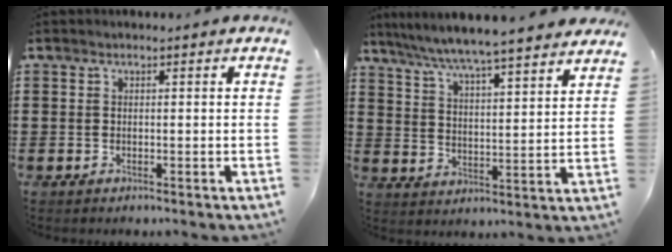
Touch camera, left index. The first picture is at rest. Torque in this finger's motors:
{"motor_torque": [1.49, -0.65, 1.05, 0.21]}